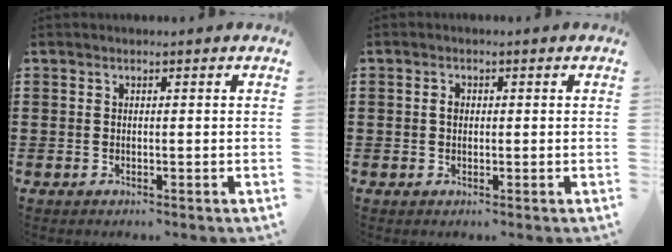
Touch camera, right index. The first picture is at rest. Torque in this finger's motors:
{"motor_torque": [0.45, -0.25, 0.15, 0.00]}